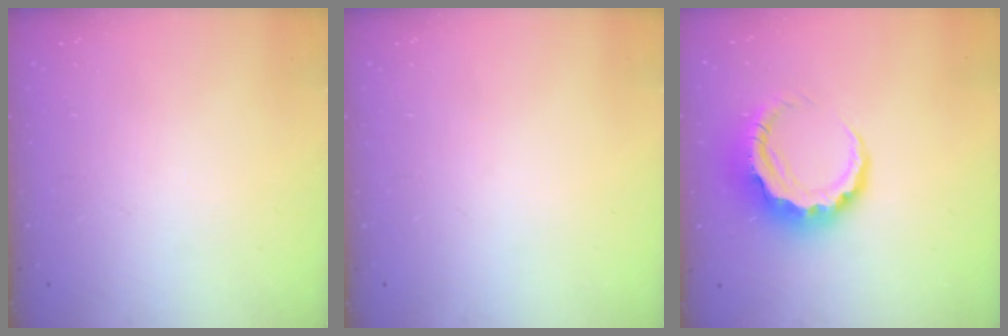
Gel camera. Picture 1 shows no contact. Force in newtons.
{"total": 0.0}
{"total": 8.4, "press": 8.3, "slide": 1.6}